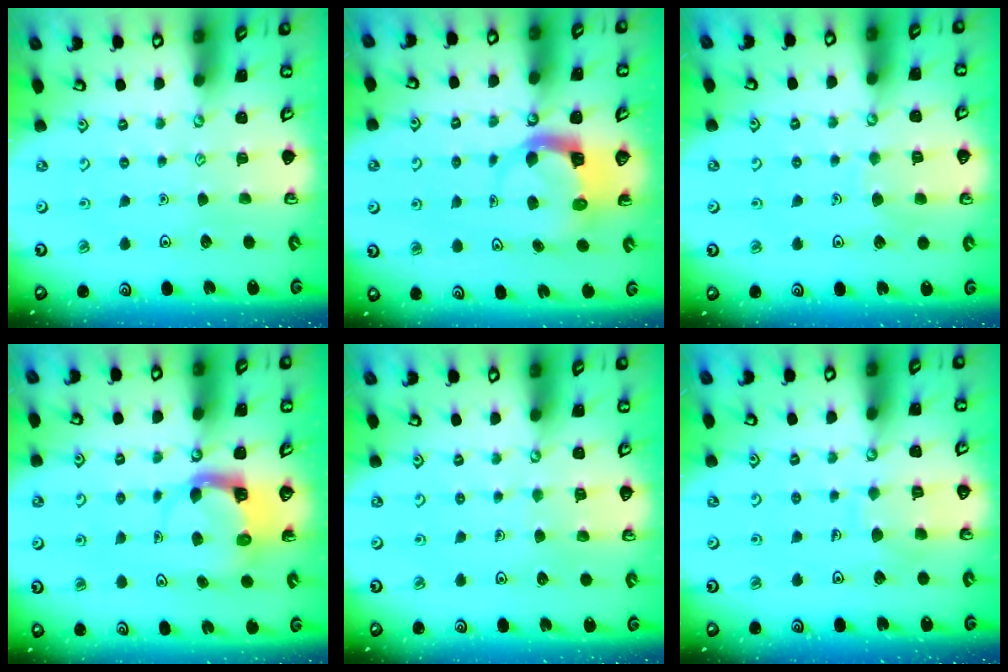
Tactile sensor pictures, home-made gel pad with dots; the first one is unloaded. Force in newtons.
{"total": 4.1, "press": 4.1, "slide": 0.3}
{"total": 4.7, "press": 4.7, "slide": 0.4}
{"total": 4.4, "press": 4.4, "slide": 0.3}
{"total": 3.9, "press": 3.9, "slide": 0.3}
{"total": 7.3, "press": 7.3, "slide": 0.7}